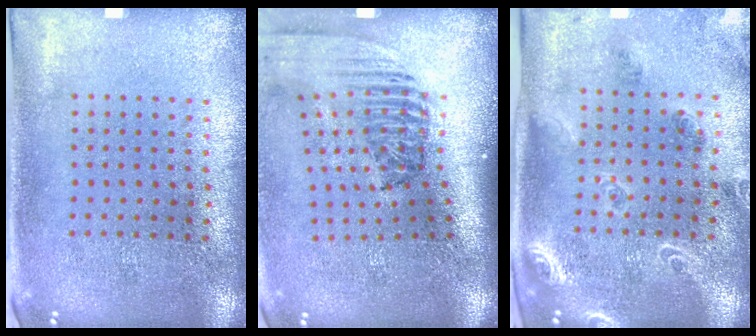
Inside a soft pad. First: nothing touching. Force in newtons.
{"total": 2.4, "press": 1.6, "slide": 1.7}
{"total": 1.8, "press": 1.7, "slide": 0.4}